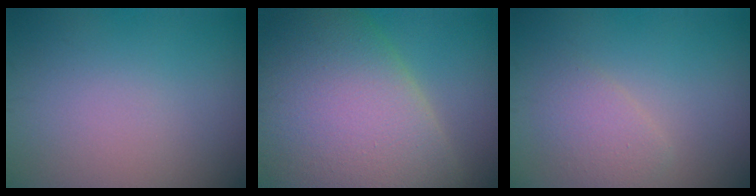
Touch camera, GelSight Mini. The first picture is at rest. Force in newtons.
{"total": 11.3, "press": 11.3, "slide": 0.6}
{"total": 1.9, "press": 1.9, "slide": 0.1}